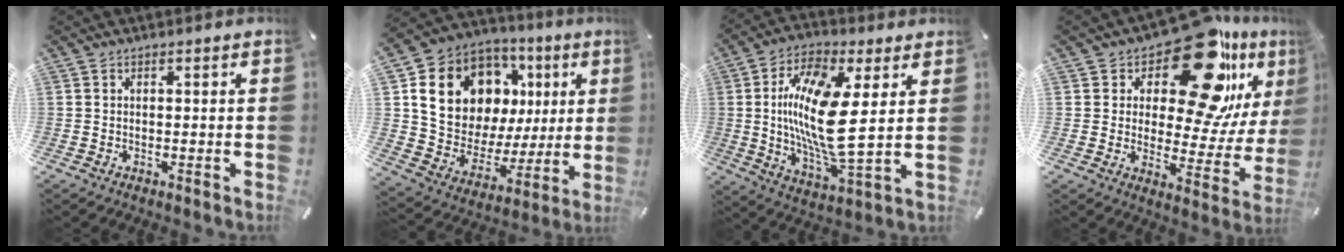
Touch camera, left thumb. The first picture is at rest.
{"total": 17.3, "force": [6.8, 13.5, 8.4], "torque": [-0.149, -0.039, 0.138]}
{"total": 17.3, "force": [2.7, 6.1, 16.0], "torque": [-0.339, -0.021, 0.038]}
{"total": 21.2, "force": [14.3, 8.4, 13.2], "torque": [-0.192, -0.112, 0.240]}